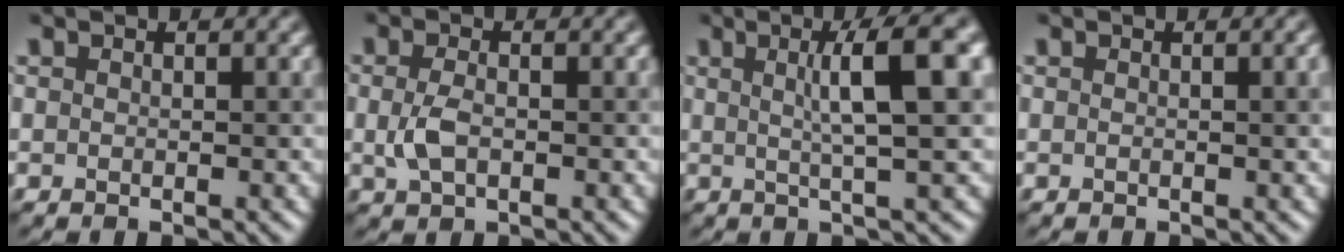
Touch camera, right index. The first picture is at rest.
{"total": 1.9, "force": [-0.3, 1.1, 1.6], "torque": [-0.041, -0.004, -0.002]}
{"total": 7.2, "force": [1.7, 1.2, 6.9], "torque": [-0.080, 0.015, 0.027]}
{"total": 2.2, "force": [0.3, 0.9, 2.0], "torque": [-0.007, 0.004, -0.002]}